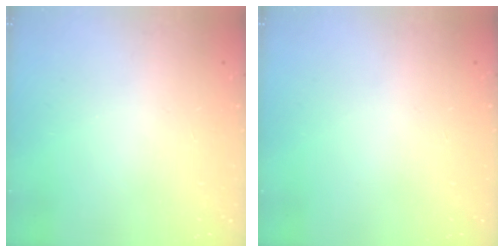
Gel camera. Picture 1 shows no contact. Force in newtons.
{"total": 0.0}